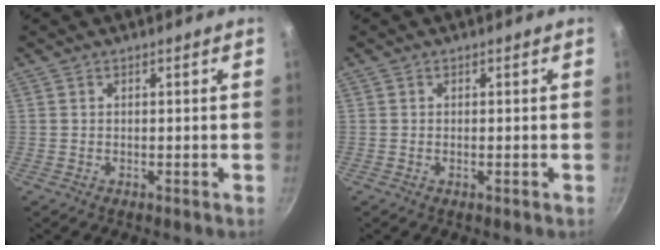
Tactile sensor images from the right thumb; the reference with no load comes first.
{"total": 0.6, "force": [-0.2, 0.0, 0.5], "torque": [-0.010, 0.000, -0.007]}